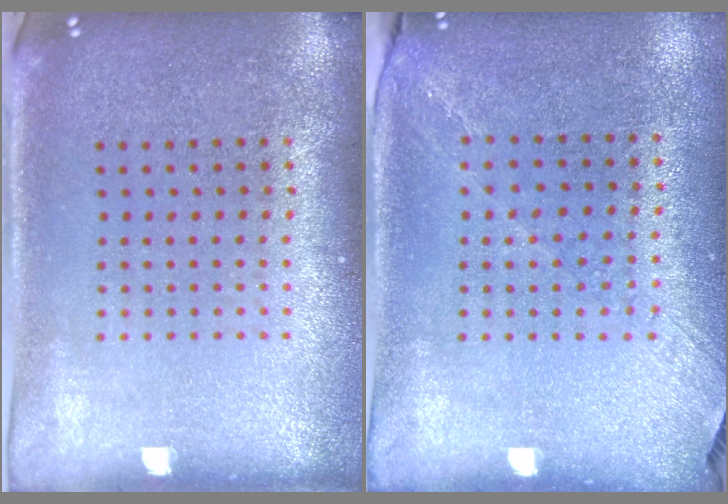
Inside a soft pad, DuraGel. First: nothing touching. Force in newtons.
{"total": 1.3, "press": 1.0, "slide": 0.8}